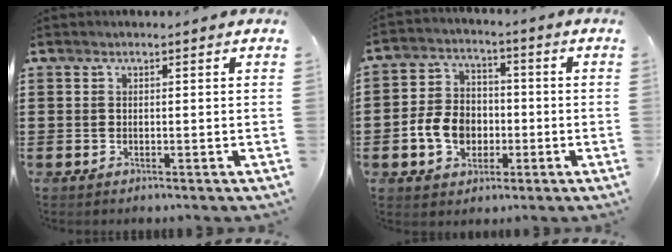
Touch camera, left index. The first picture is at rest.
{"total": 7.6, "force": [-2.0, 6.0, 4.1], "torque": [-0.094, 0.009, -0.041]}